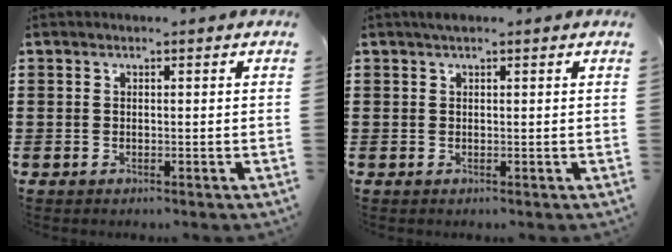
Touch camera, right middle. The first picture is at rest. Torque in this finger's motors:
{"motor_torque": [0.40, -0.44, 0.19, 0.04]}